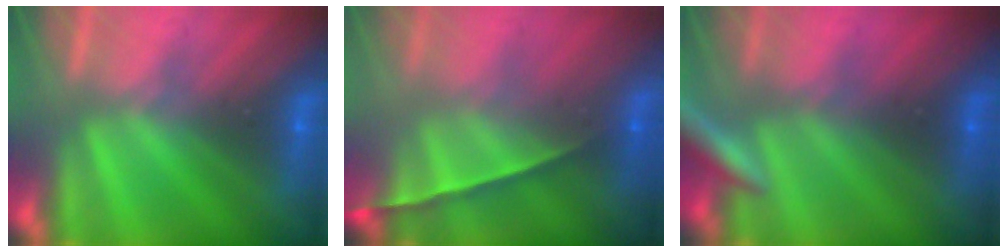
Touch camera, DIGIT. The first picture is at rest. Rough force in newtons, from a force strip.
{"total": 1.5}
{"total": 3.0}